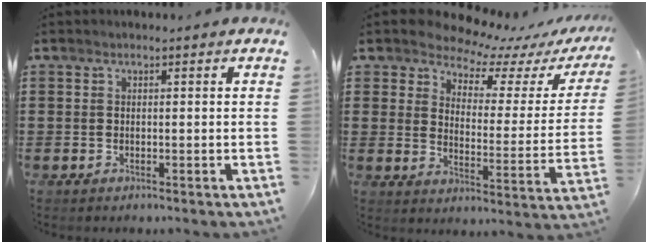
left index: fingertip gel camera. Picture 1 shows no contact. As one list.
[{"total": 5.8, "force": [5.4, 1.7, 1.0], "torque": [-0.048, -0.039, 0.091]}]